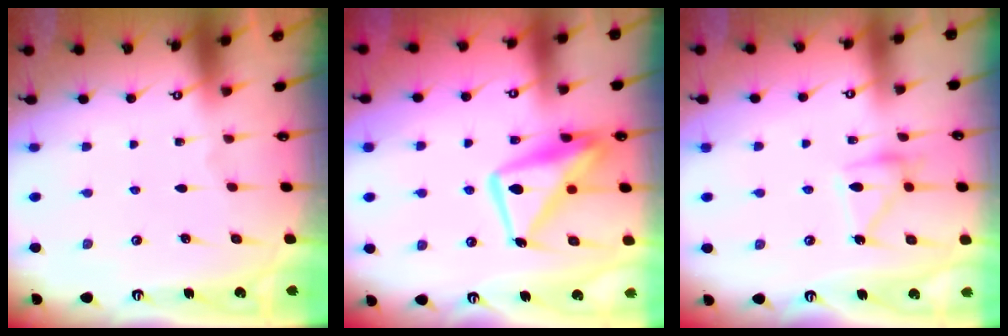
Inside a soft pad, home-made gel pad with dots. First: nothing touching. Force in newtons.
{"total": 15.0, "press": 14.9, "slide": 1.5}
{"total": 13.5, "press": 13.5, "slide": 0.8}